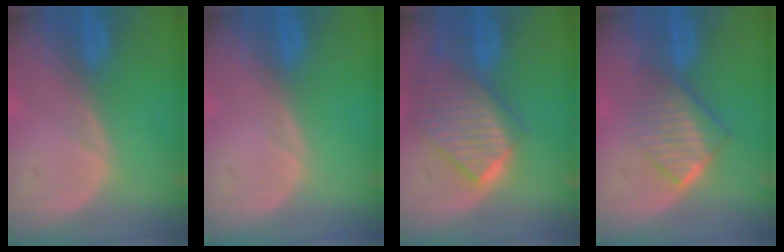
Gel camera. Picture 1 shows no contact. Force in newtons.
{"total": 0.0}
{"total": 9.9, "press": 8.6, "slide": 4.8}
{"total": 6.6, "press": 5.9, "slide": 3.0}